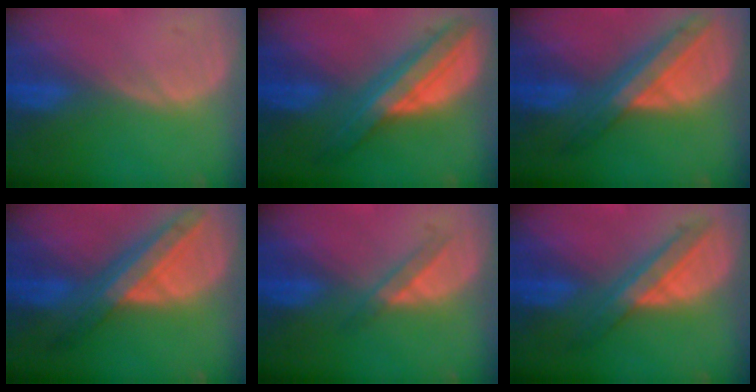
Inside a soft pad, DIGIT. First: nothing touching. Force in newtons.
{"total": 8.5, "press": 8.5, "slide": 0.5}
{"total": 8.4, "press": 7.2, "slide": 4.4}
{"total": 8.5, "press": 7.5, "slide": 4.0}
{"total": 2.6, "press": 2.4, "slide": 1.0}
{"total": 5.8, "press": 5.8, "slide": 0.4}